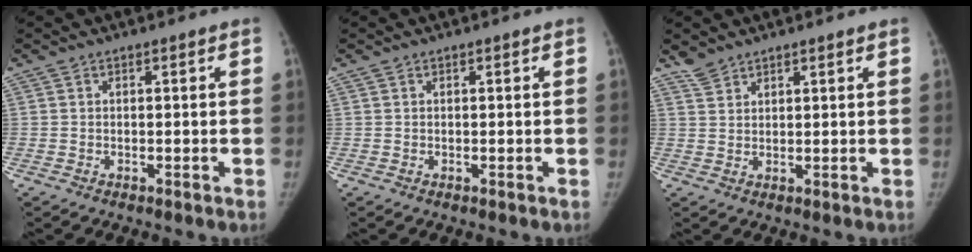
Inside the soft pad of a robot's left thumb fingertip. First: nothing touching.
{"total": 0.0}
{"total": 2.8, "force": [2.6, 1.1, 0.5], "torque": [-0.001, -0.004, 0.049]}